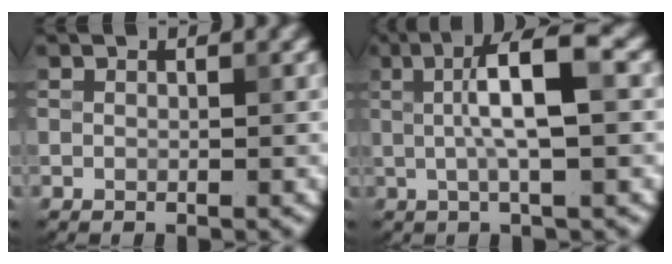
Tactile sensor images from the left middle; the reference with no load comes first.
{"total": 6.1, "force": [1.0, 1.1, 5.9], "torque": [-0.098, 0.017, 0.012]}